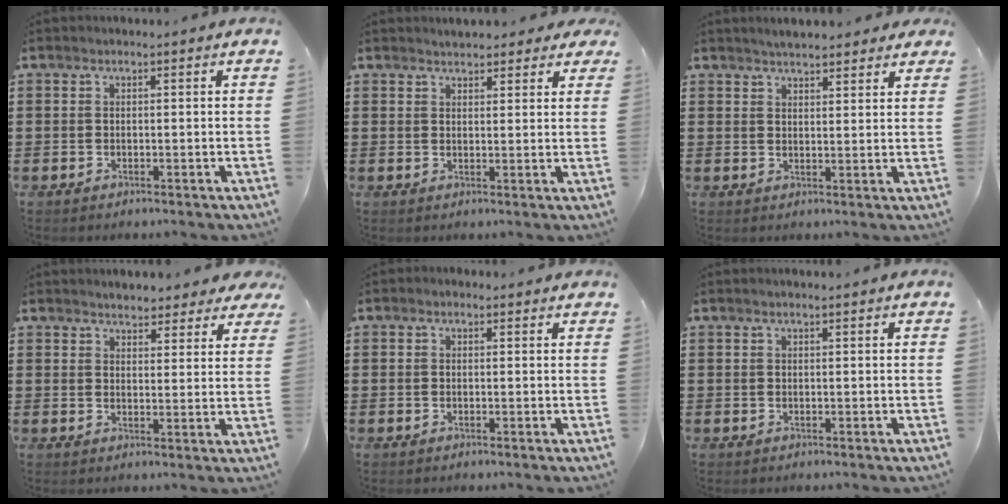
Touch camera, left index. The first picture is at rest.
{"total": 2.3, "force": [2.2, 0.7, 0.2], "torque": [-0.011, 0.004, 0.041]}
{"total": 3.1, "force": [3.0, 0.5, 0.7], "torque": [-0.020, 0.000, 0.055]}
{"total": 3.7, "force": [3.6, 0.7, 0.5], "torque": [-0.021, -0.005, 0.067]}
{"total": 0.6, "force": [0.1, 0.6, 0.2], "torque": [-0.005, 0.005, 0.000]}
{"total": 0.6, "force": [0.4, -0.1, 0.4], "torque": [-0.007, 0.000, 0.007]}